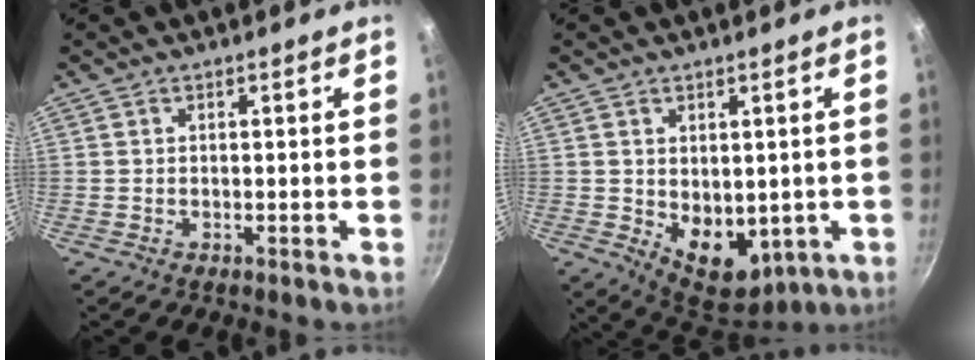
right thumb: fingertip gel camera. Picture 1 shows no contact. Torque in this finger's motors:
{"motor_torque": [-0.47, 0.71, 0.25, 0.34, 0.11]}